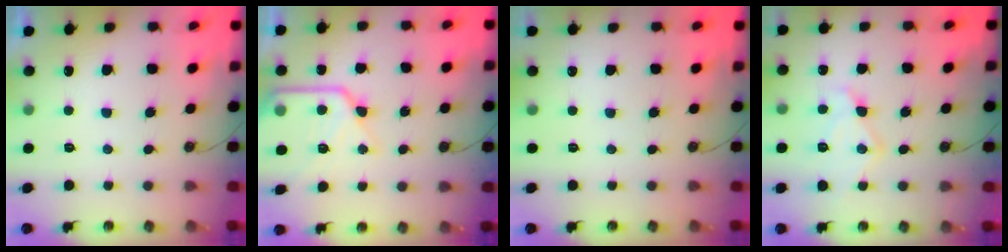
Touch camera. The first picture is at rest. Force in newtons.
{"total": 15.7, "press": 15.6, "slide": 1.3}
{"total": 0.0}
{"total": 13.5, "press": 13.4, "slide": 0.9}